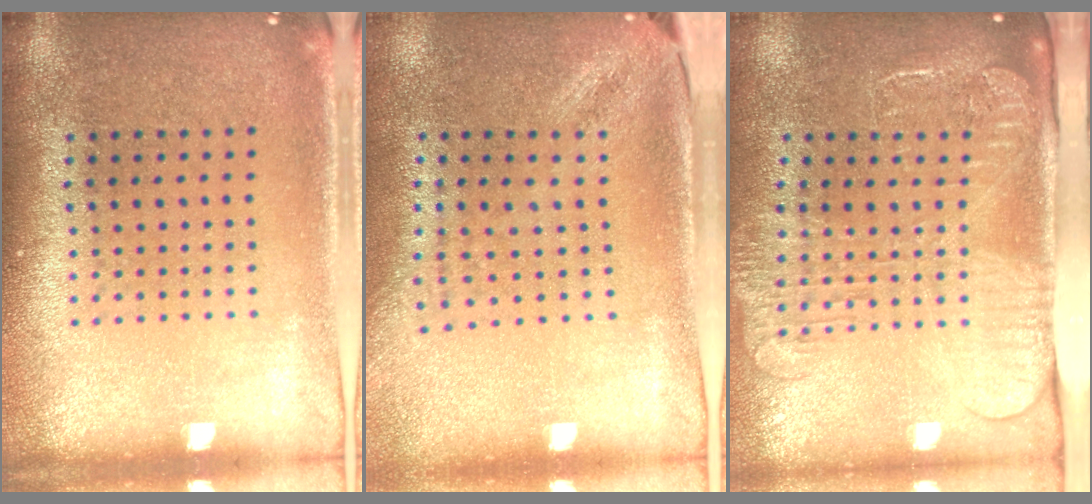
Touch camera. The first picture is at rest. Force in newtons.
{"total": 1.8, "press": 1.4, "slide": 1.2}
{"total": 2.6, "press": 2.0, "slide": 1.7}